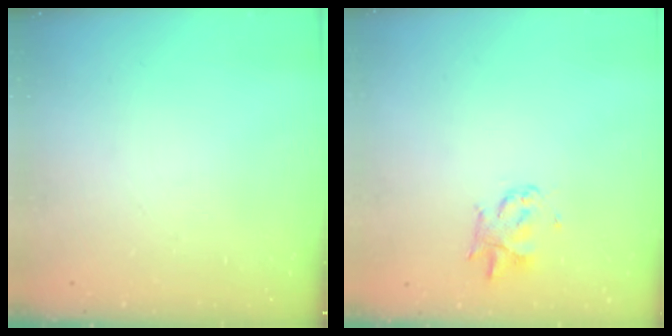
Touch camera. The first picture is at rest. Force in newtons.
{"total": 3.0, "press": 2.9, "slide": 0.4}